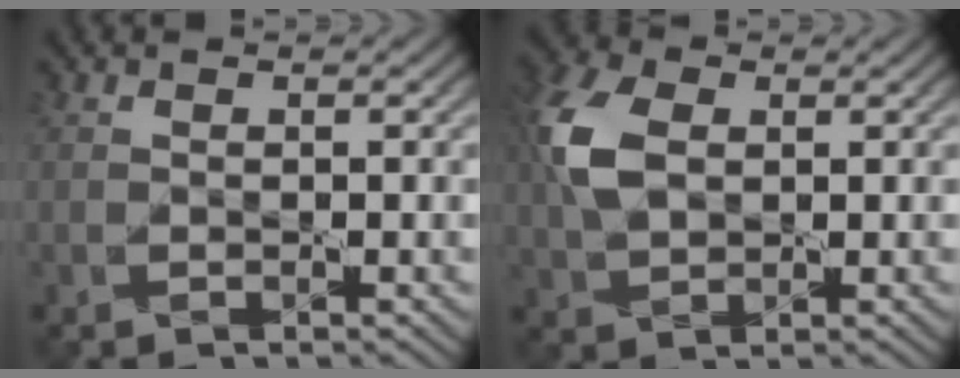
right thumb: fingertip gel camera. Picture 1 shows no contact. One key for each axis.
{"total": 7.2, "fx": 1.3, "fy": 4.6, "fz": 5.4, "tx": -0.147, "ty": 0.011, "tz": 0.020}